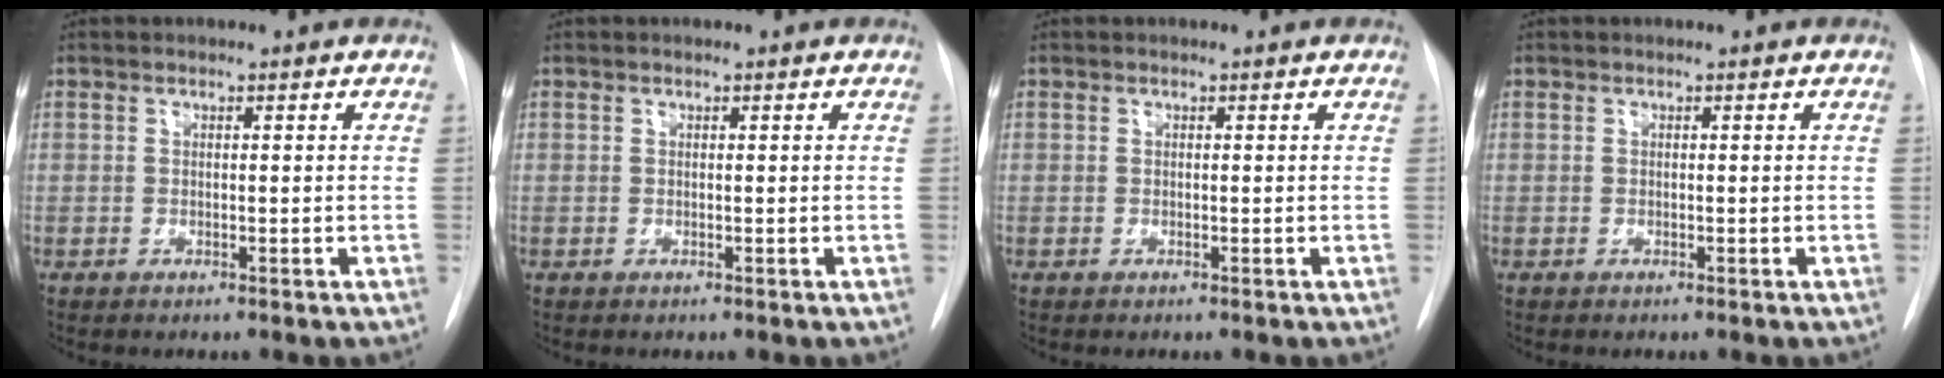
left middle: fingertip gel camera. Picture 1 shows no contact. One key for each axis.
{"total": 0.0}
{"total": 0.0}
{"total": 0.0}